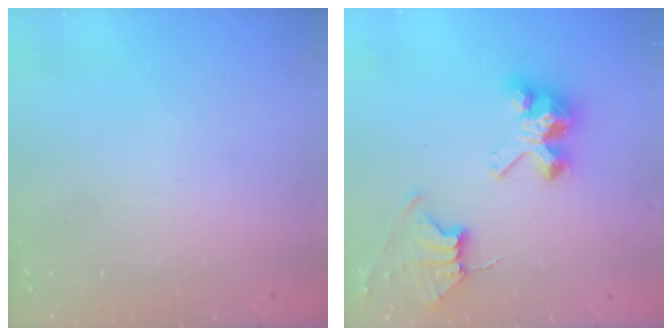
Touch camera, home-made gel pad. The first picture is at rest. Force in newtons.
{"total": 8.4, "press": 8.3, "slide": 0.7}